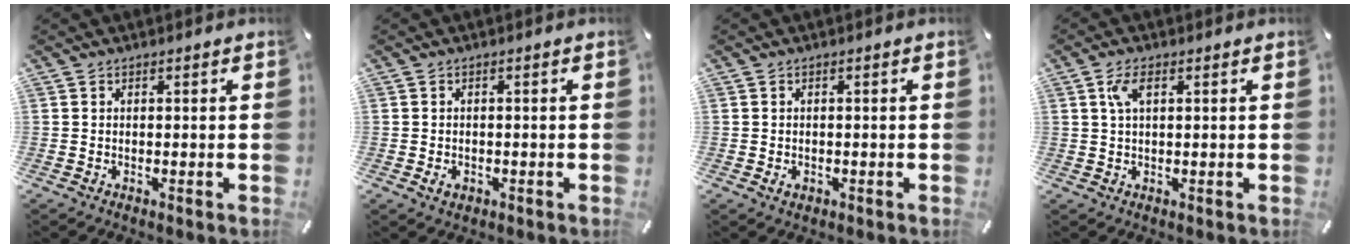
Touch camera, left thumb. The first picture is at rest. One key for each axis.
{"total": 1.7, "fx": -0.7, "fy": 1.3, "fz": 0.9, "tx": -0.017, "ty": 0.002, "tz": -0.012}
{"total": 1.1, "fx": -0.4, "fy": 0.9, "fz": 0.6, "tx": -0.011, "ty": 0.002, "tz": -0.009}
{"total": 4.0, "fx": 1.3, "fy": 1.6, "fz": 3.4, "tx": -0.079, "ty": 0.006, "tz": 0.018}